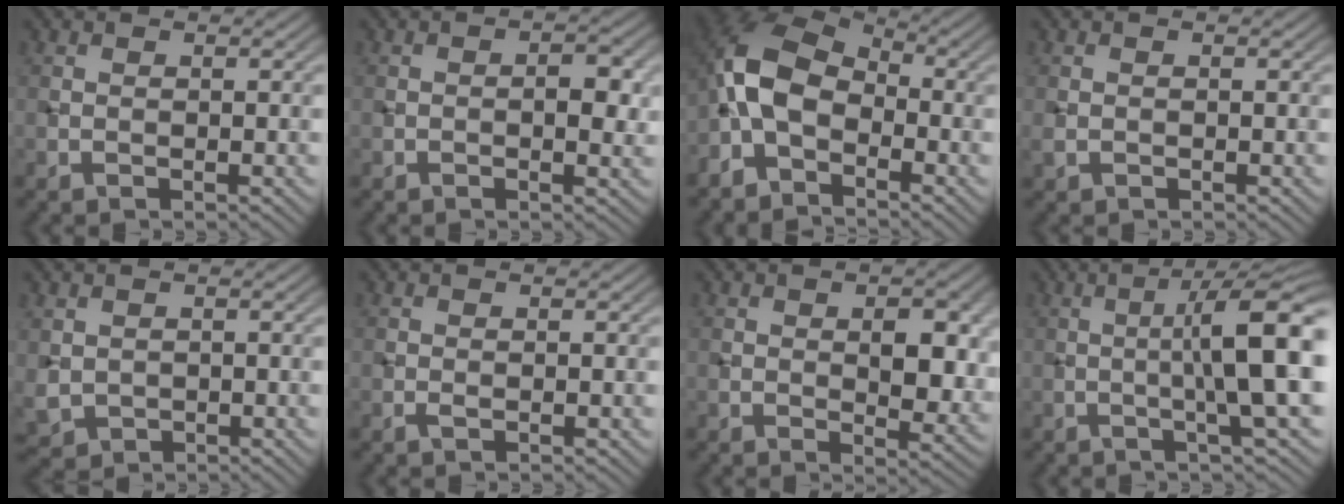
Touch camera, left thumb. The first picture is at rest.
{"total": 3.3, "force": [-0.2, 1.5, 2.9], "torque": [-0.036, 0.001, -0.005]}
{"total": 8.7, "force": [-2.9, 5.3, 6.4], "torque": [-0.146, 0.003, -0.075]}
{"total": 0.9, "force": [-0.2, 0.8, 0.5], "torque": [-0.013, -0.004, -0.005]}
{"total": 2.6, "force": [0.4, 2.3, 1.1], "torque": [-0.043, -0.012, 0.013]}
{"total": 0.6, "force": [-0.2, 0.2, 0.5], "torque": [-0.012, -0.001, -0.004]}
{"total": 6.0, "force": [0.7, 3.1, 5.1], "torque": [-0.067, -0.005, 0.015]}
{"total": 9.5, "force": [-0.1, 1.1, 9.5], "torque": [-0.140, 0.024, -0.006]}